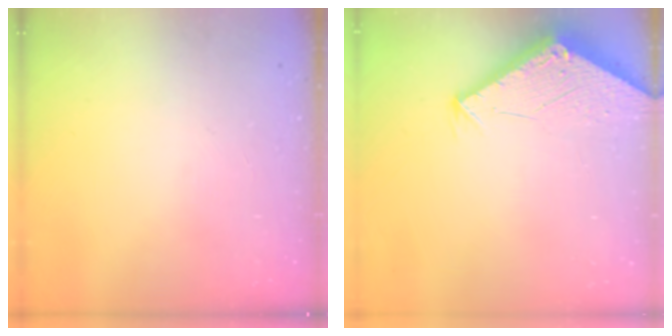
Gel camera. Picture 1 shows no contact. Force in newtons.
{"total": 2.9, "press": 2.9, "slide": 0.1}